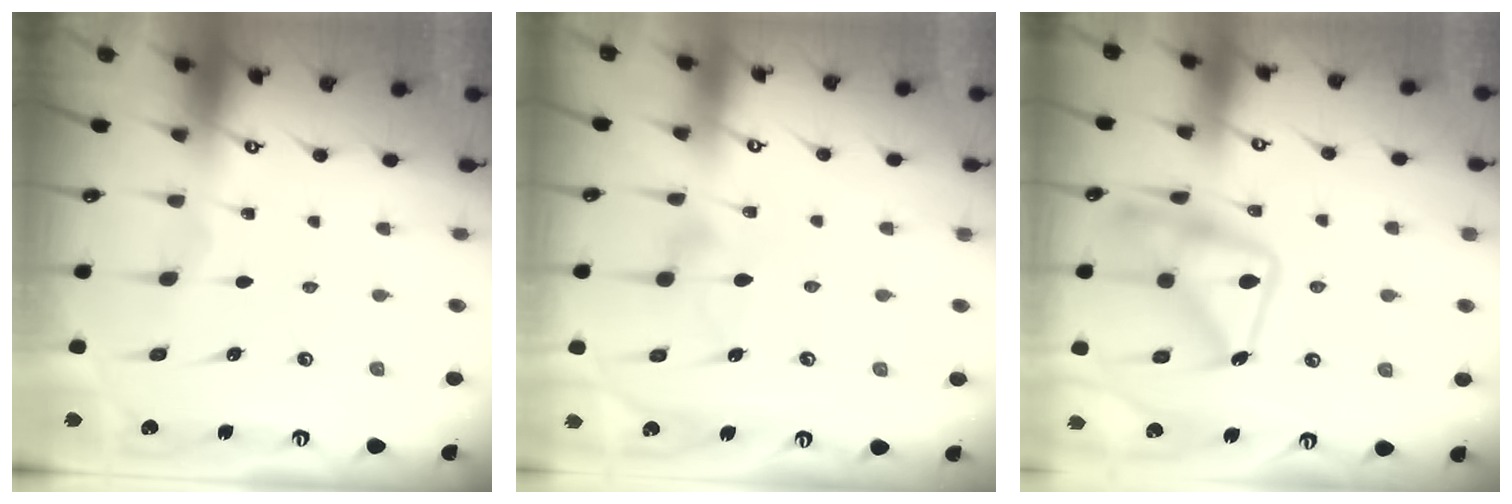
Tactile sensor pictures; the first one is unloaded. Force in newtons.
{"total": 8.6, "press": 8.6, "slide": 0.4}
{"total": 17.7, "press": 17.7, "slide": 1.2}